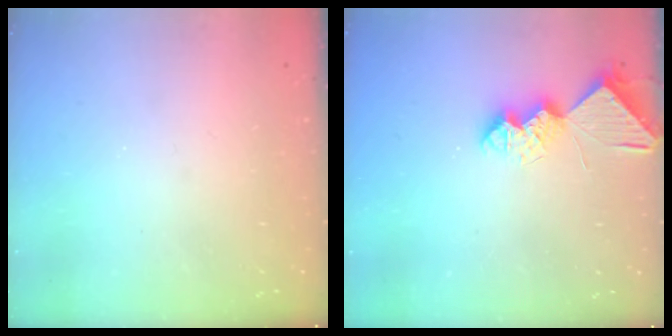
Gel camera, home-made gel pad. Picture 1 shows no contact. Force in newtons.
{"total": 9.7, "press": 9.7, "slide": 0.4}